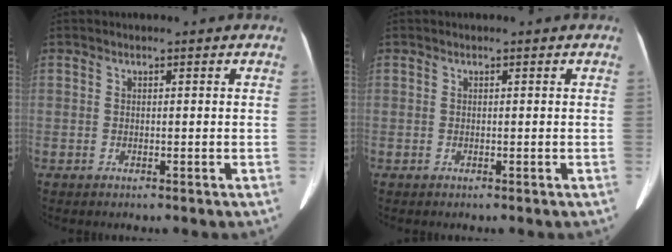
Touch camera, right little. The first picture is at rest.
{"total": 0.0}